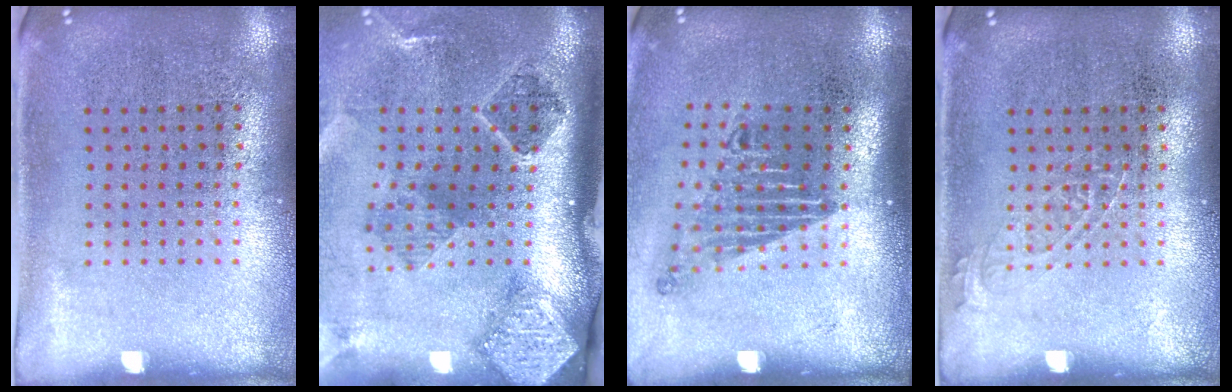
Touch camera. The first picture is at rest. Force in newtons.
{"total": 2.9, "press": 1.8, "slide": 2.2}
{"total": 1.7, "press": 1.2, "slide": 1.2}
{"total": 1.0, "press": 1.0, "slide": 0.1}